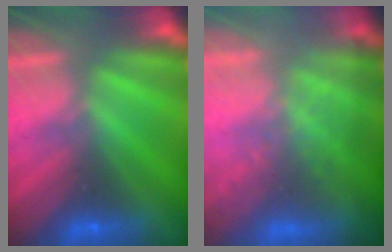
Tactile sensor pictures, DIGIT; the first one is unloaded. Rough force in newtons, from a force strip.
{"total": 7.5}